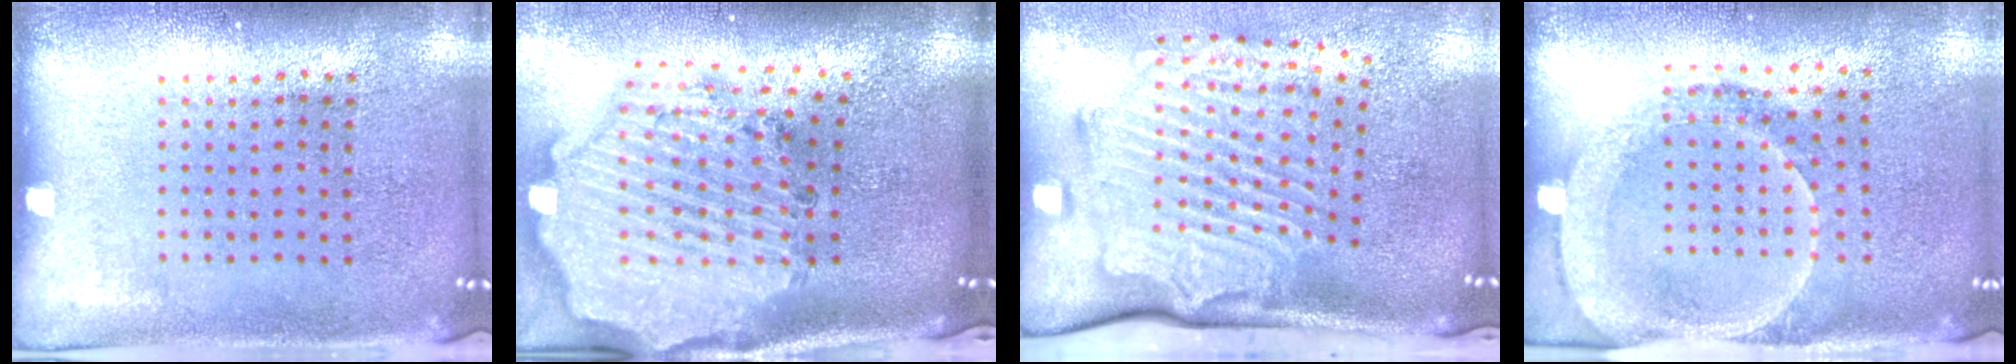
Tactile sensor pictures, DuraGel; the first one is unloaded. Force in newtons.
{"total": 3.3, "press": 2.8, "slide": 1.7}
{"total": 3.3, "press": 2.3, "slide": 2.3}
{"total": 1.8, "press": 1.6, "slide": 0.7}